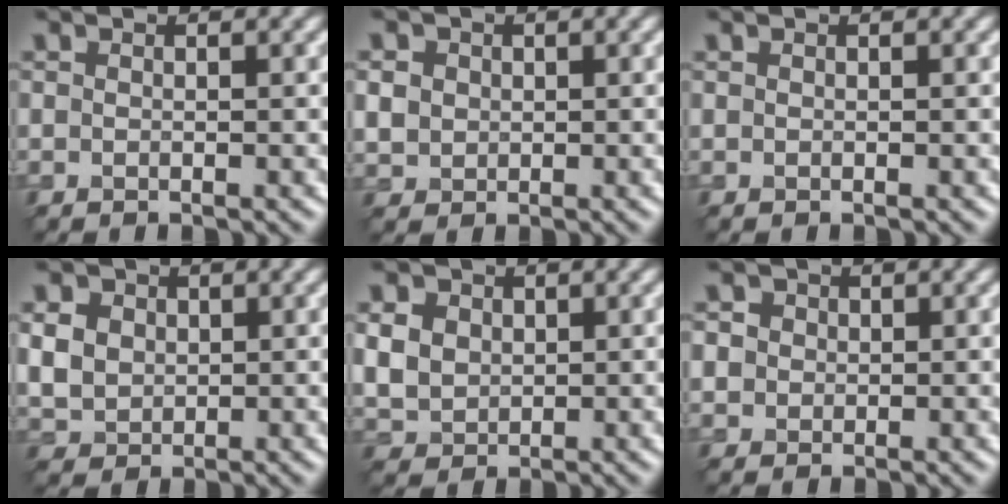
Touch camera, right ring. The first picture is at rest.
{"total": 2.8, "force": [0.6, 2.5, 1.2], "torque": [-0.043, 0.004, 0.016]}
{"total": 0.0}
{"total": 5.2, "force": [1.2, 4.3, 2.7], "torque": [-0.086, 0.012, 0.016]}
{"total": 5.8, "force": [1.4, 4.8, 3.0], "torque": [-0.092, 0.017, 0.019]}
{"total": 3.9, "force": [1.4, 3.2, 1.6], "torque": [-0.039, 0.015, 0.011]}